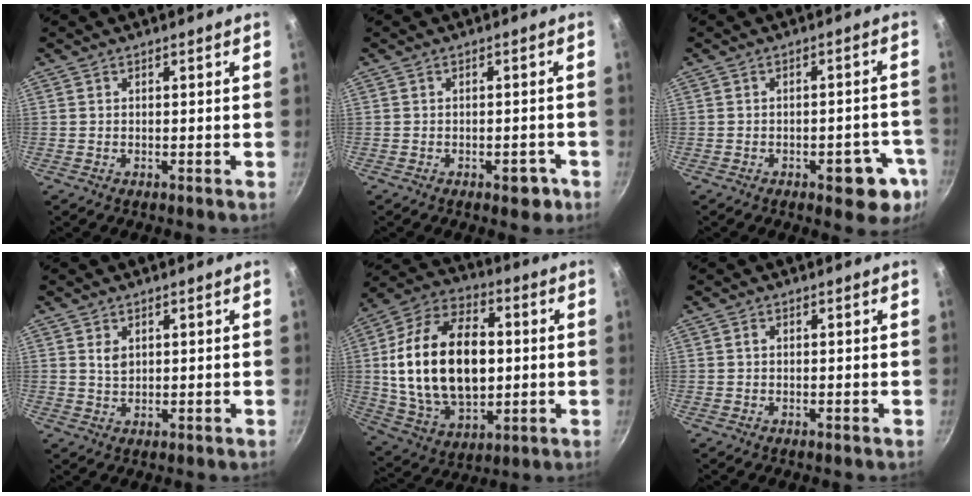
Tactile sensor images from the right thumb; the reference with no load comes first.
{"total": 2.0, "force": [-1.1, 1.0, 1.3], "torque": [-0.013, 0.011, -0.010]}
{"total": 9.0, "force": [-3.9, 4.0, 7.0], "torque": [-0.051, 0.020, -0.045]}
{"total": 2.4, "force": [0.9, 1.6, 1.6], "torque": [-0.025, -0.005, 0.019]}
{"total": 24.8, "force": [1.2, 15.5, 19.3], "torque": [-0.330, 0.011, 0.025]}
{"total": 0.5, "force": [0.1, 0.3, 0.4], "torque": [-0.008, 0.002, 0.001]}